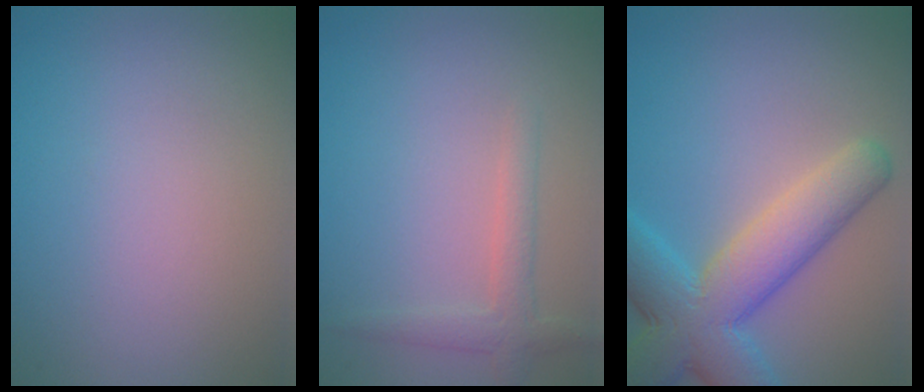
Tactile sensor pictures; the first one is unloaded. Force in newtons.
{"total": 2.1, "press": 2.1, "slide": 0.1}
{"total": 9.0, "press": 9.0, "slide": 0.3}